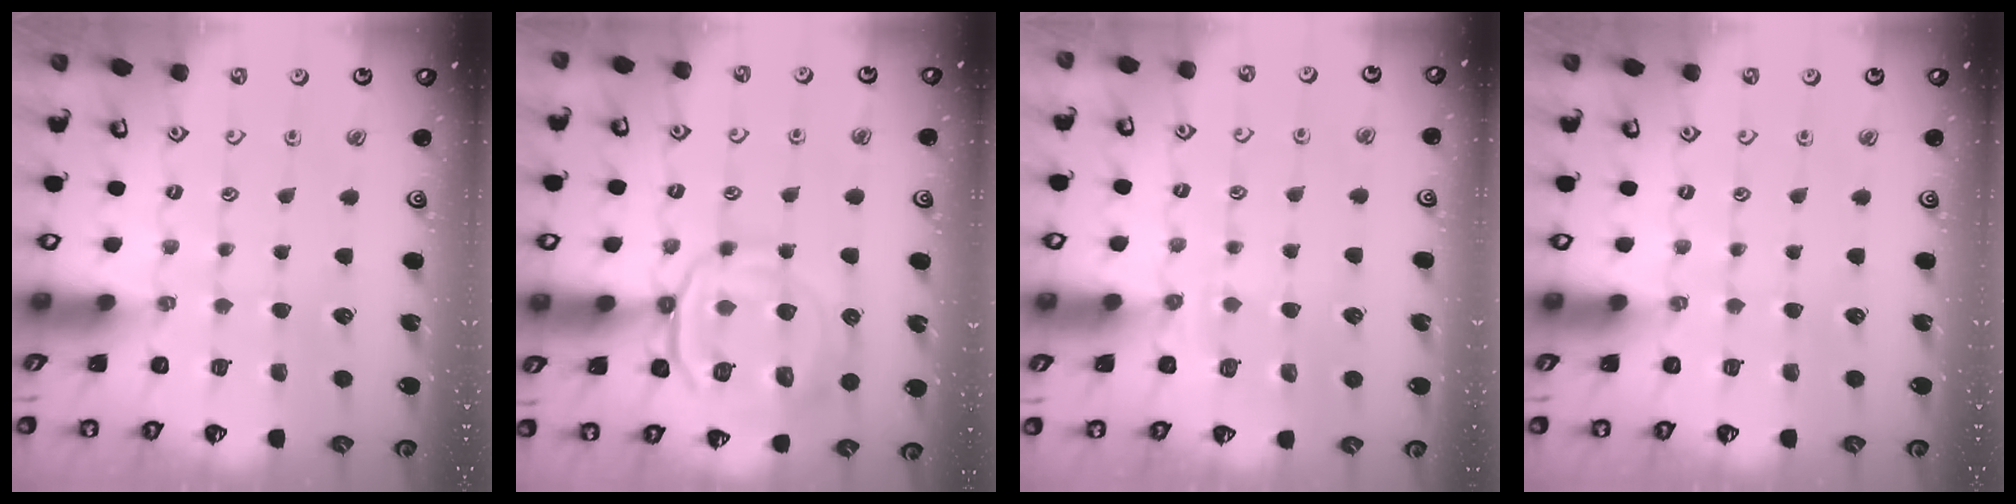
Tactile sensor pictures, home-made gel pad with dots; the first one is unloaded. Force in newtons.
{"total": 14.0, "press": 13.9, "slide": 1.5}
{"total": 5.1, "press": 4.9, "slide": 1.5}
{"total": 0.0}